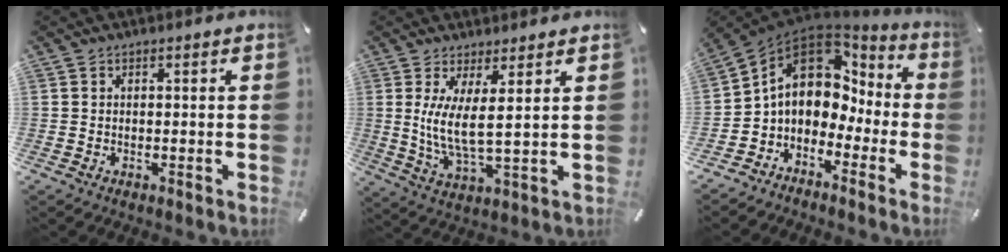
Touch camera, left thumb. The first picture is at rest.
{"total": 7.6, "force": [2.8, 1.3, 6.9], "torque": [-0.151, -0.015, 0.048]}
{"total": 10.7, "force": [1.5, 9.0, 5.7], "torque": [-0.104, -0.004, 0.027]}